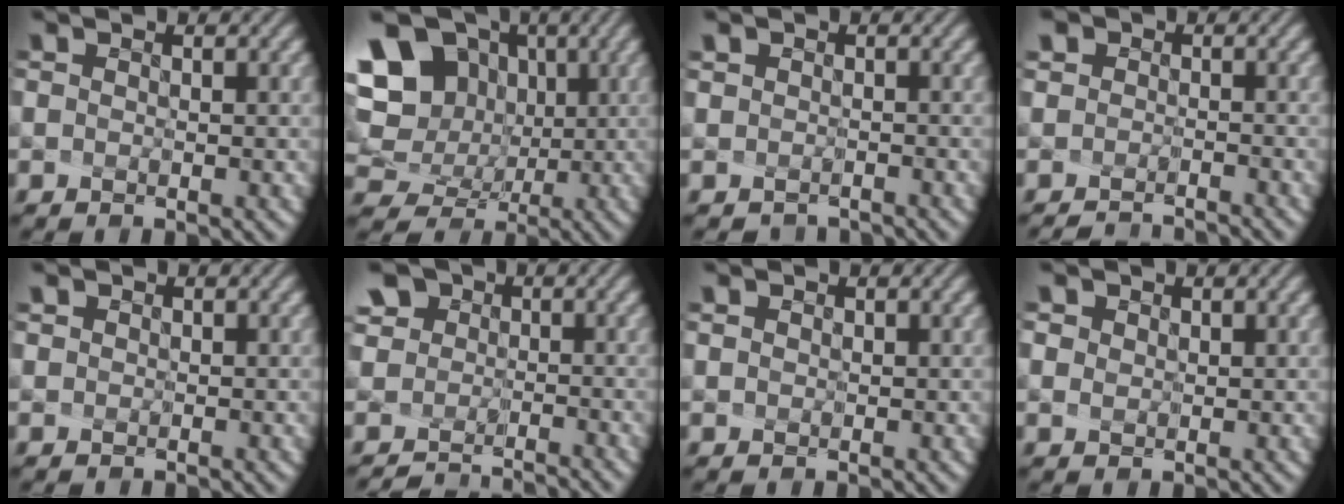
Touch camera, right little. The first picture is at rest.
{"total": 15.2, "force": [3.8, 12.7, 7.5], "torque": [-0.176, -0.001, 0.076]}
{"total": 1.5, "force": [-0.2, 1.4, -0.4], "torque": [0.013, -0.010, -0.012]}
{"total": 3.8, "force": [-2.3, 2.6, 1.7], "torque": [-0.016, -0.005, -0.039]}
{"total": 1.2, "force": [0.8, 0.8, 0.3], "torque": [-0.005, 0.001, 0.012]}
{"total": 5.7, "force": [-2.5, 4.5, 2.6], "torque": [-0.052, -0.010, -0.038]}
{"total": 1.0, "force": [0.7, 0.6, 0.4], "torque": [-0.011, -0.002, 0.015]}
{"total": 3.3, "force": [1.8, 2.3, 1.5], "torque": [-0.057, 0.000, 0.037]}